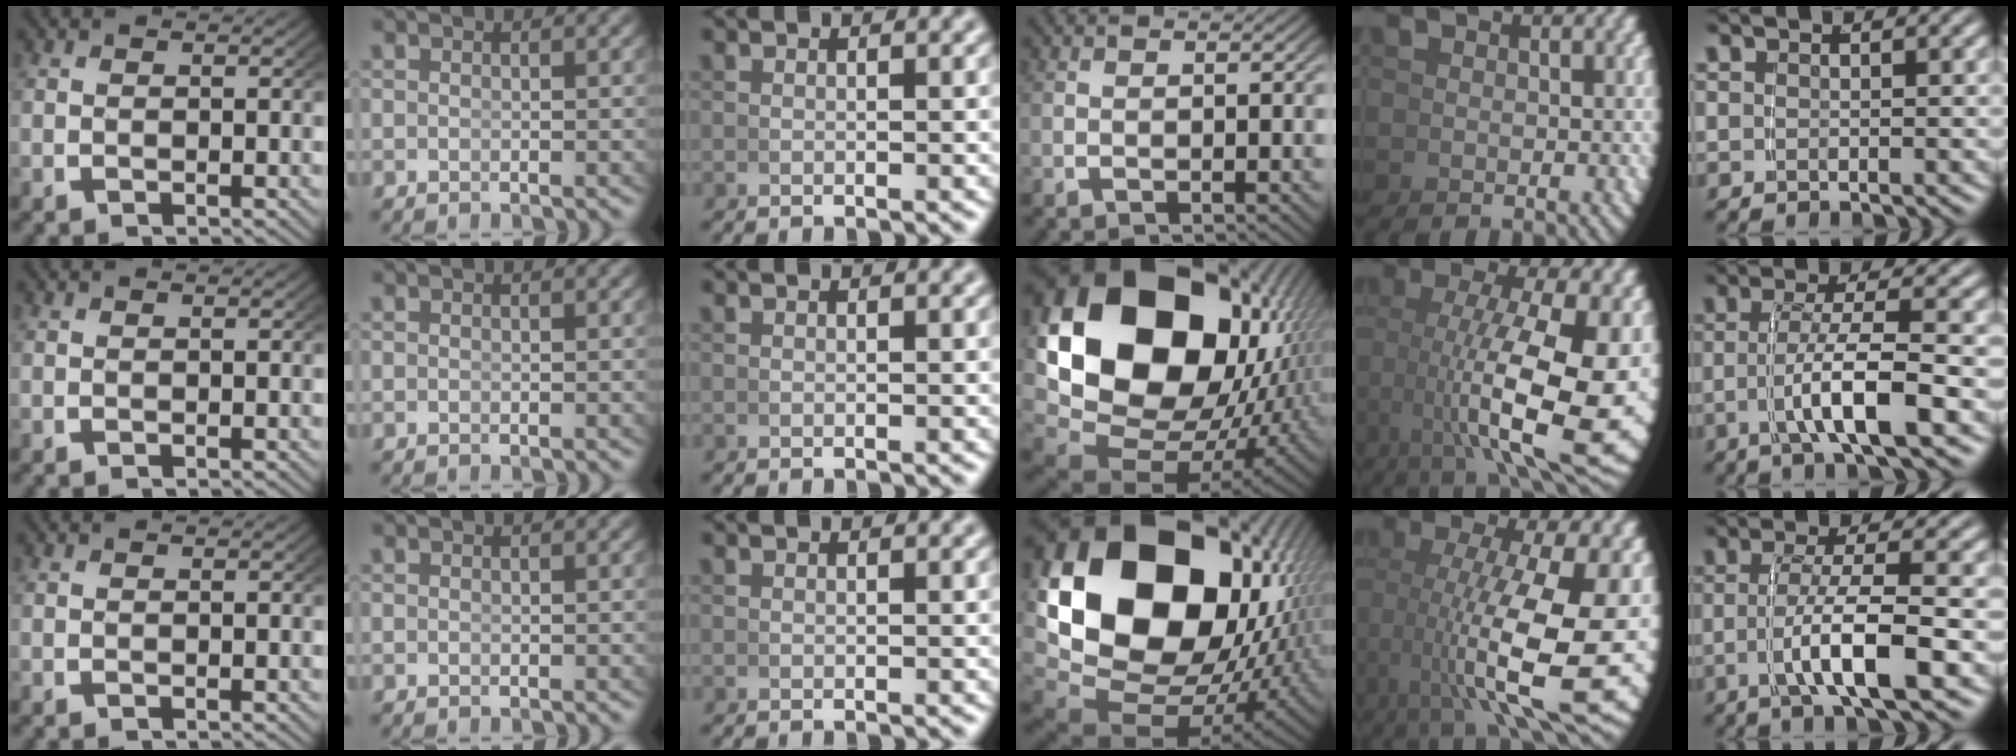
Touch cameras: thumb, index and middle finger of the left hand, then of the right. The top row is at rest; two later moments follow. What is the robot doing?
{"motion": "grasp_and_lifting", "object": "photo album"}